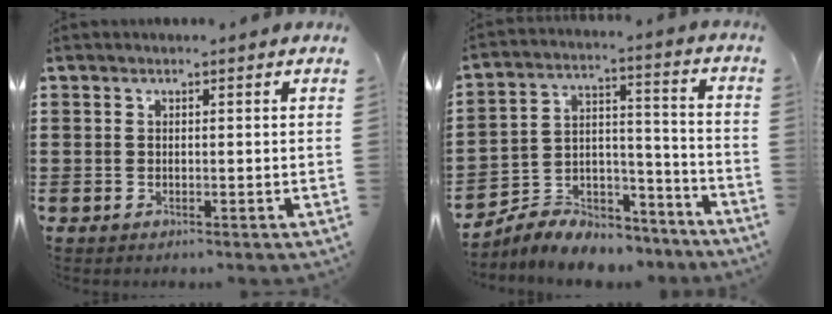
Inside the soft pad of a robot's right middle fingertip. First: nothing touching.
{"total": 6.4, "force": [-6.1, 1.7, 0.2], "torque": [-0.005, 0.013, -0.124]}